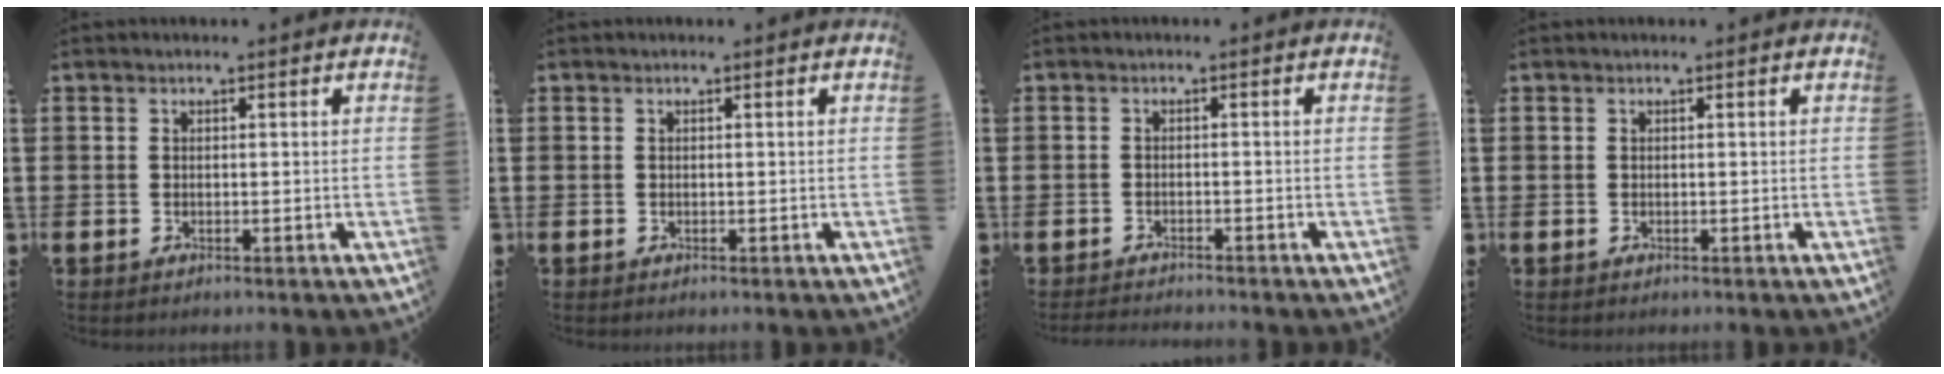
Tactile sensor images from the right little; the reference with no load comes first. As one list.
[{"total": 0.0}, {"total": 1.2, "force": [-1.2, -0.1, 0.0], "torque": [-0.002, 0.001, -0.024]}, {"total": 0.0}]